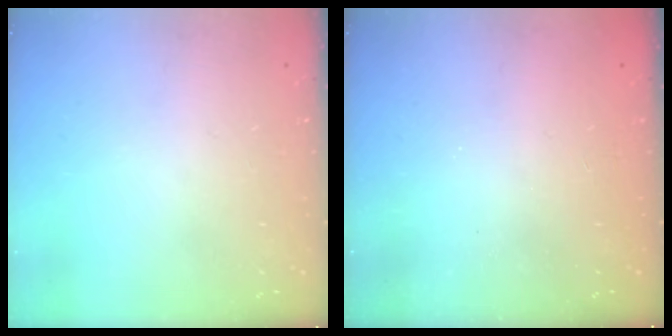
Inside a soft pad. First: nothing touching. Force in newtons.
{"total": 2.2, "press": 2.1, "slide": 0.7}